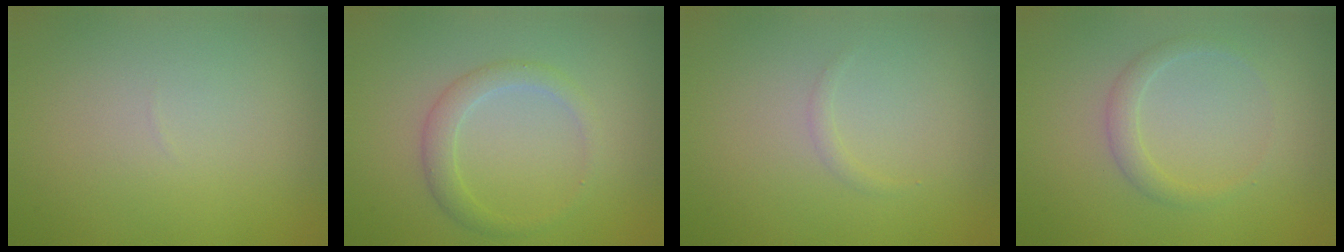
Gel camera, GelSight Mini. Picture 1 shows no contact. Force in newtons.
{"total": 1.5, "press": 1.5, "slide": 0.0}
{"total": 0.6, "press": 0.6, "slide": 0.1}
{"total": 1.5, "press": 1.5, "slide": 0.0}